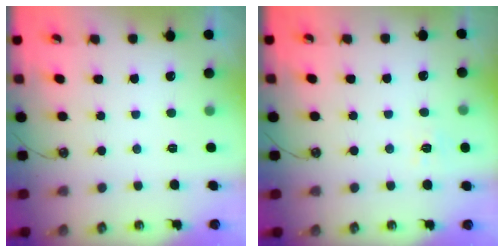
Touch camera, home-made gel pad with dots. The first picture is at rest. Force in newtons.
{"total": 6.7, "press": 6.6, "slide": 0.8}